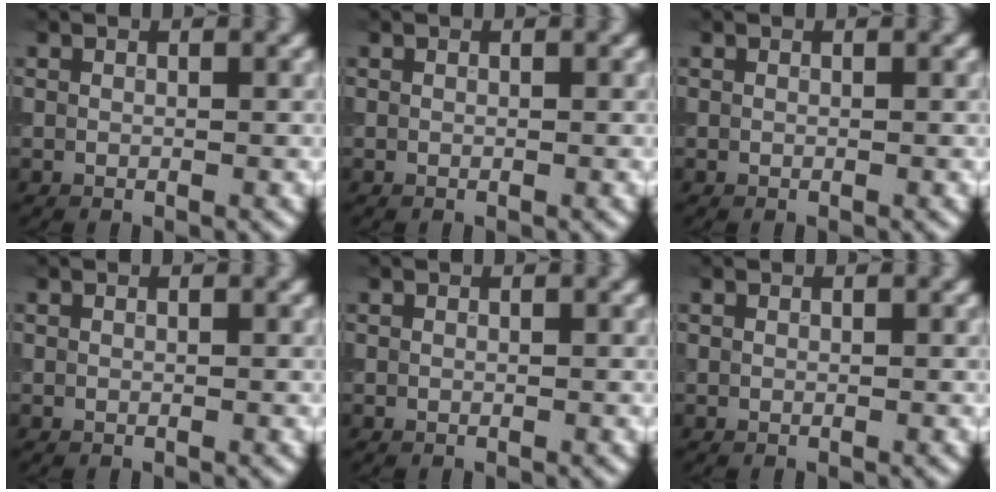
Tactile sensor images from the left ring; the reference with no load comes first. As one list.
[{"total": 0.0}, {"total": 0.0}, {"total": 0.0}, {"total": 0.0}, {"total": 0.0}]